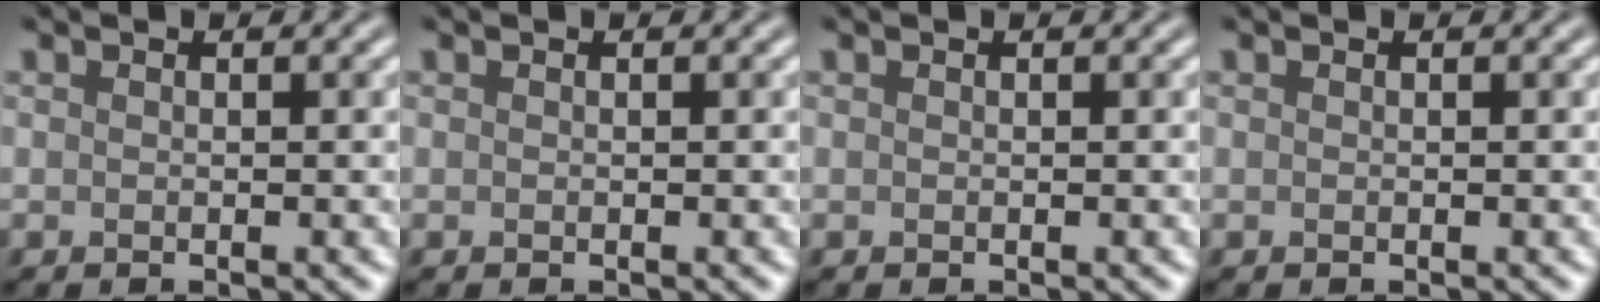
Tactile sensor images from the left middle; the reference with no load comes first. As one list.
[{"total": 0.0}, {"total": 0.0}, {"total": 0.0}]